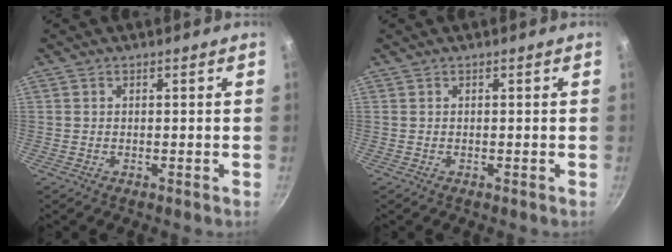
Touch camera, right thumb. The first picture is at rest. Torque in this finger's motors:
{"motor_torque": [-0.23, -0.20, 0.14, 0.06, 0.03]}